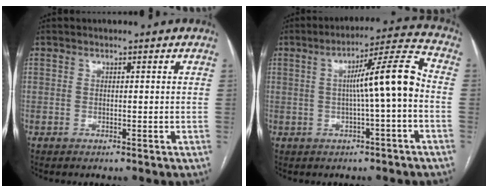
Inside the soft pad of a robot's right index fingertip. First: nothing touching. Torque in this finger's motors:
{"motor_torque": [1.51, 0.07, 0.75, 0.18]}